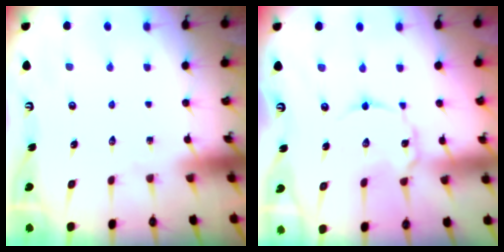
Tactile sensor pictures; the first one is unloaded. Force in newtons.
{"total": 2.8, "press": 2.8, "slide": 0.3}